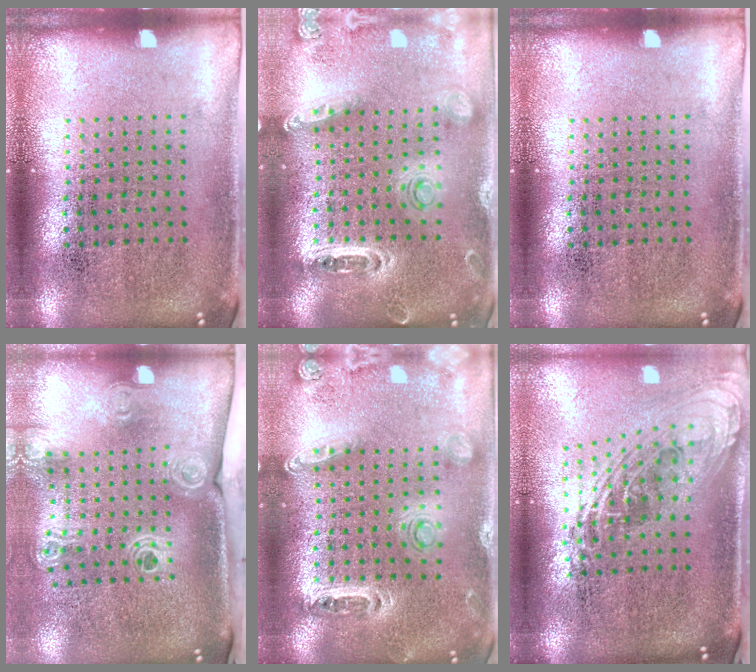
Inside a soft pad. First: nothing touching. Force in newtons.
{"total": 1.3, "press": 1.3, "slide": 0.2}
{"total": 0.0}
{"total": 2.2, "press": 1.6, "slide": 1.5}
{"total": 1.4, "press": 1.3, "slide": 0.3}
{"total": 2.2, "press": 1.6, "slide": 1.5}